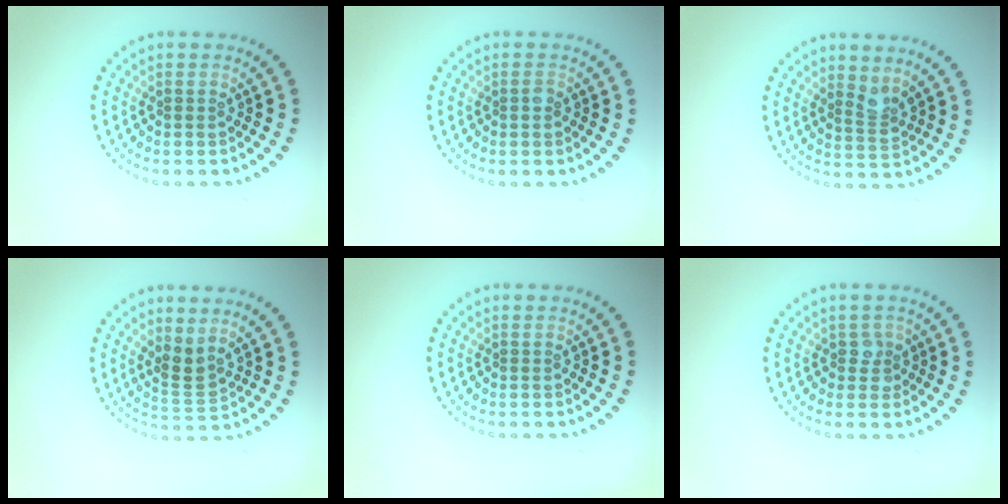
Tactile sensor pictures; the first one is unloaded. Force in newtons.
{"total": 0.5, "press": 0.4, "slide": 0.3}
{"total": 2.0, "press": 1.5, "slide": 1.3}
{"total": 2.3, "press": 1.6, "slide": 1.6}
{"total": 0.0}
{"total": 1.6, "press": 1.4, "slide": 0.9}